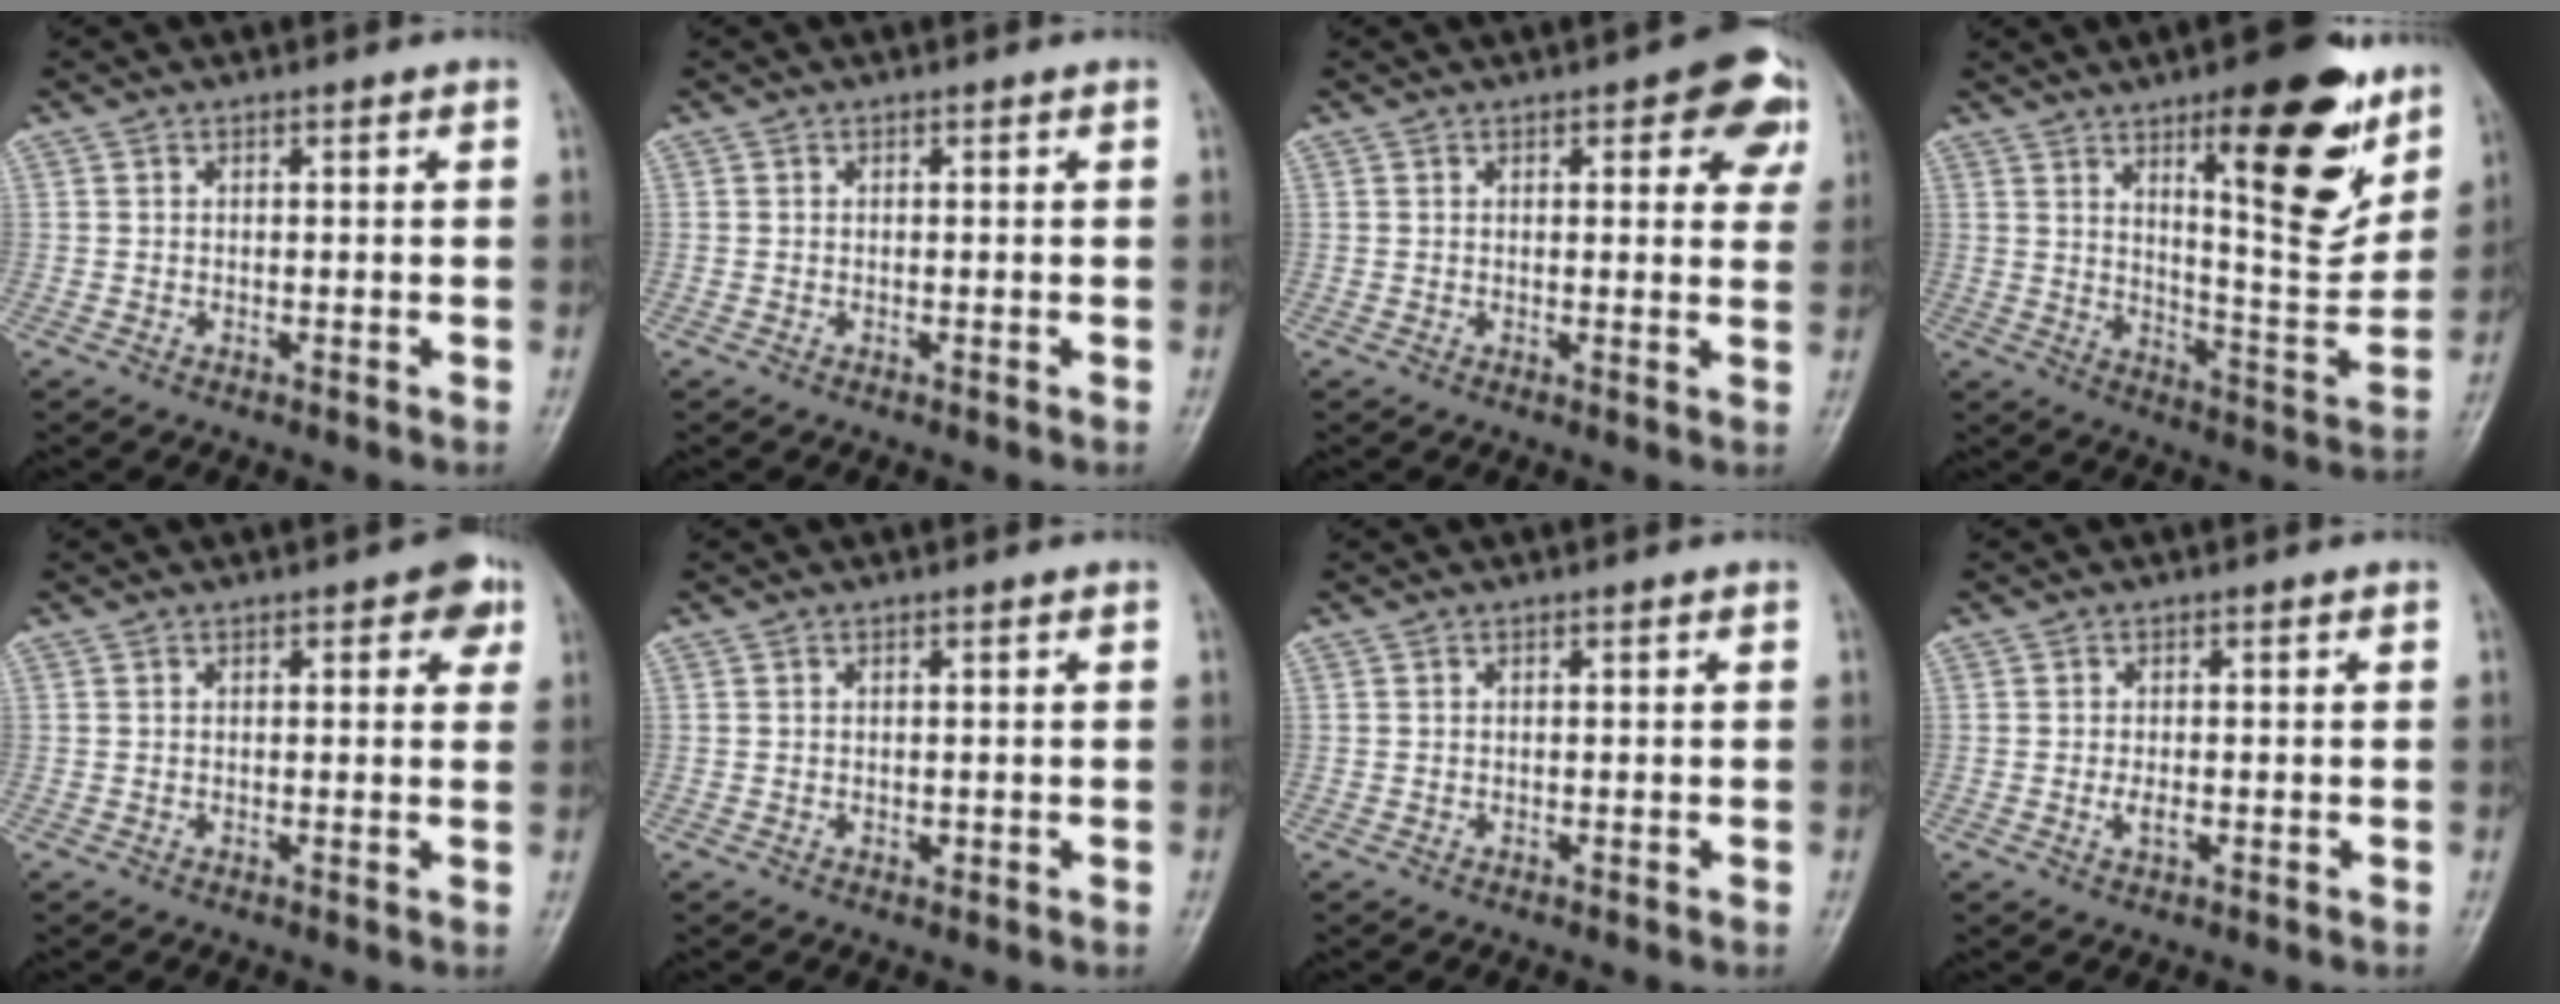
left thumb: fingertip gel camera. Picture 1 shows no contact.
{"total": 0.0}
{"total": 8.9, "force": [4.0, 3.7, 7.1], "torque": [-0.044, -0.008, 0.037]}
{"total": 20.0, "force": [10.8, 5.9, 15.7], "torque": [-0.177, -0.066, 0.167]}
{"total": 4.1, "force": [1.7, 1.9, 3.2], "torque": [-0.018, -0.001, 0.011]}
{"total": 0.8, "force": [0.1, 0.5, 0.6], "torque": [-0.005, 0.000, 0.003]}
{"total": 0.0}
{"total": 2.1, "force": [-0.4, 1.0, 1.8], "torque": [-0.031, -0.002, -0.007]}